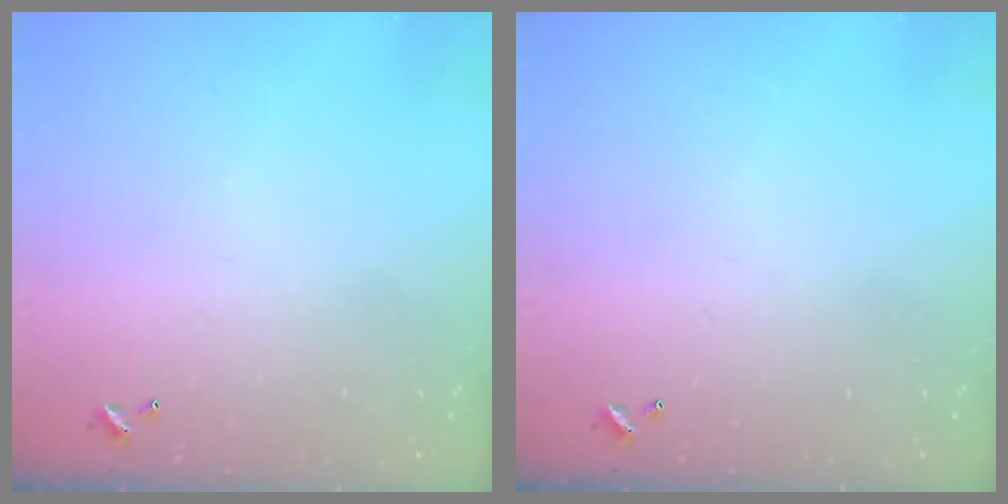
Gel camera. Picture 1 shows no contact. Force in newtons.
{"total": 0.0}